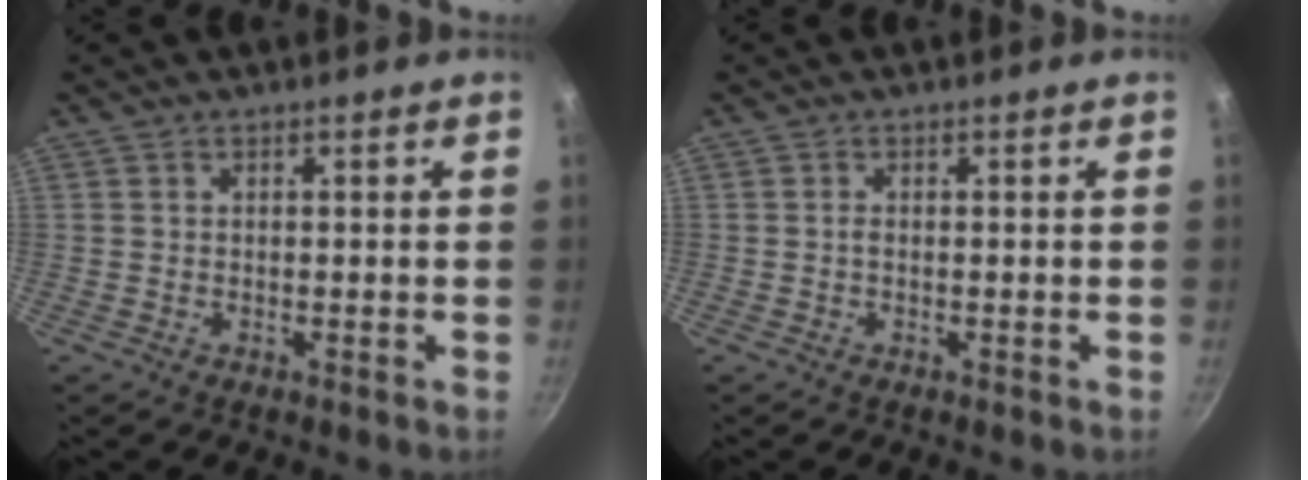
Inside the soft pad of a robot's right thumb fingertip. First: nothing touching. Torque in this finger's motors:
{"motor_torque": [0.28, 0.00, 0.40, 0.38, 0.01]}